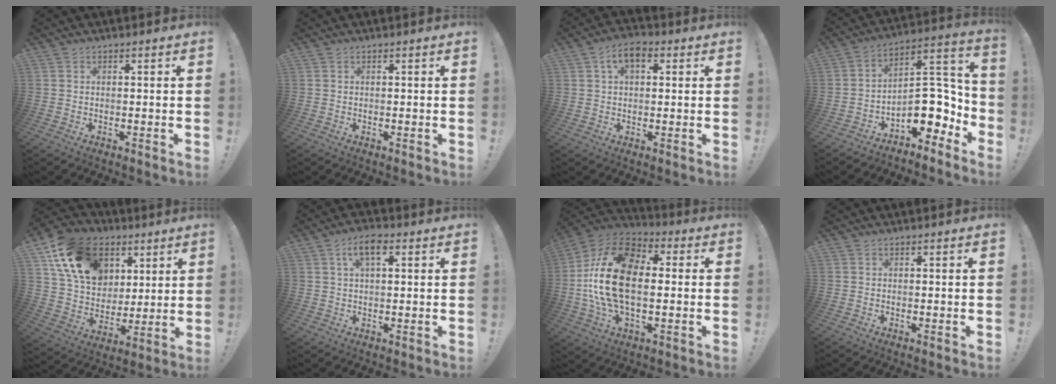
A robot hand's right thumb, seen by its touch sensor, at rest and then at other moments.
{"total": 0.0}
{"total": 6.7, "force": [2.6, 3.9, 4.7], "torque": [-0.074, 0.006, 0.046]}
{"total": 14.4, "force": [-4.5, 9.0, 10.3], "torque": [-0.113, 0.019, -0.059]}
{"total": 19.8, "force": [9.2, 14.3, 10.1], "torque": [-0.166, -0.031, 0.183]}
{"total": 6.6, "force": [2.5, 3.2, 5.2], "torque": [-0.082, 0.004, 0.042]}
{"total": 21.6, "force": [-0.3, 12.7, 17.4], "torque": [-0.325, 0.014, -0.006]}
{"total": 0.0}